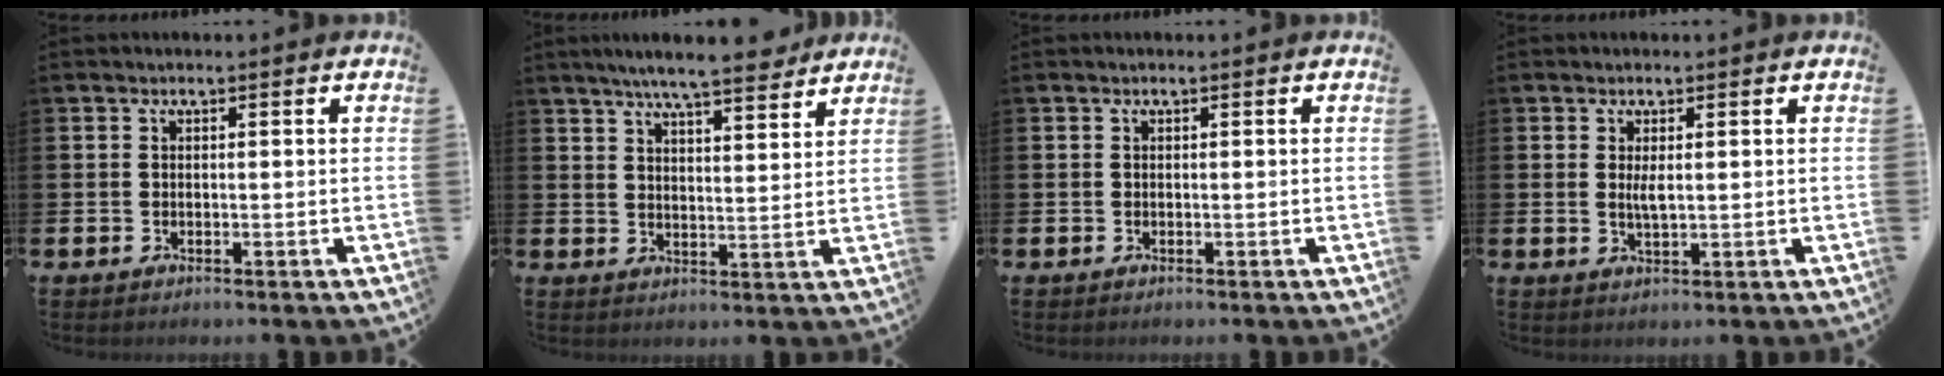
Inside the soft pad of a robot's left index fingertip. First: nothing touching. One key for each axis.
{"total": 6.9, "fx": 6.4, "fy": 0.5, "fz": 2.5, "tx": -0.056, "ty": -0.030, "tz": 0.111}
{"total": 0.0}
{"total": 2.0, "fx": 0.6, "fy": 0.5, "fz": 1.9, "tx": -0.035, "ty": -0.002, "tz": 0.008}